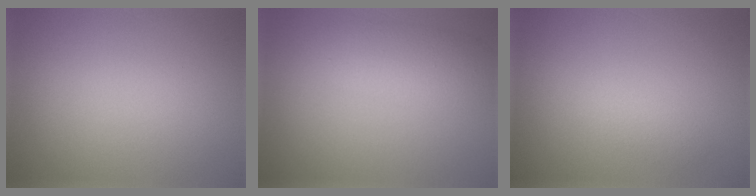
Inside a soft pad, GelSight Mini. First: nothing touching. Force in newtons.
{"total": 3.2, "press": 3.2, "slide": 0.0}
{"total": 1.3, "press": 1.3, "slide": 0.0}